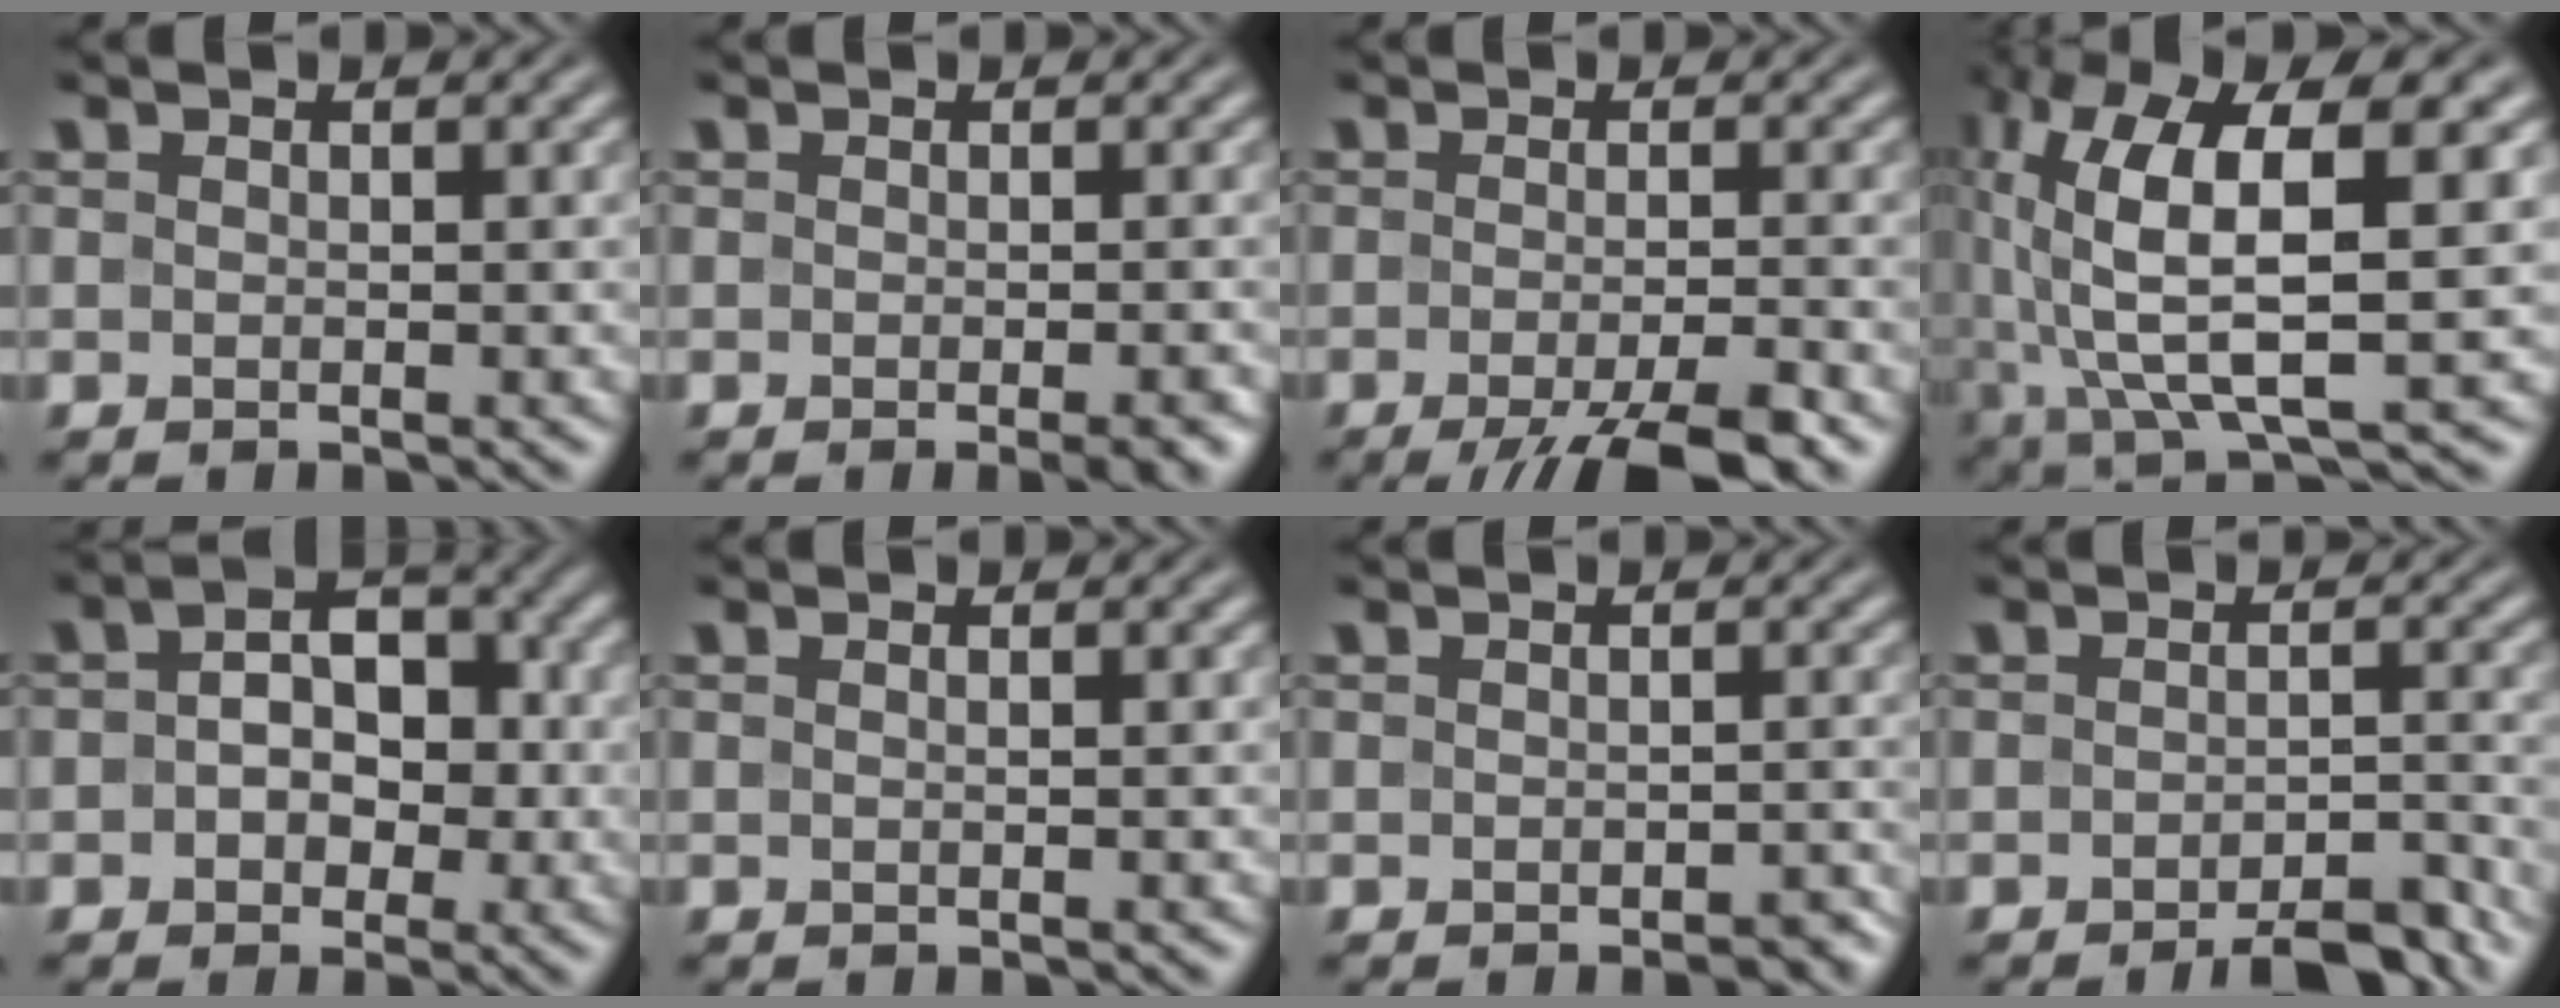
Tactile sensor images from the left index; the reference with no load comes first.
{"total": 2.3, "force": [-1.0, 0.5, 2.0], "torque": [-0.019, 0.001, -0.015]}
{"total": 6.5, "force": [-3.8, 1.4, 5.1], "torque": [-0.067, -0.006, -0.062]}
{"total": 12.0, "force": [2.6, 3.9, 11.0], "torque": [-0.217, 0.011, 0.054]}
{"total": 5.0, "force": [0.1, 3.5, 3.5], "torque": [-0.045, 0.009, -0.007]}
{"total": 0.7, "force": [0.2, 0.2, 0.7], "torque": [-0.010, 0.002, -0.003]}
{"total": 1.5, "force": [-1.0, 0.6, 0.9], "torque": [-0.012, 0.000, -0.010]}
{"total": 4.1, "force": [-3.3, 1.0, 2.2], "torque": [-0.027, 0.005, -0.046]}